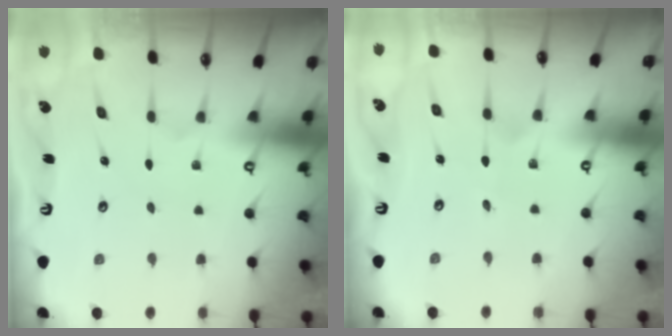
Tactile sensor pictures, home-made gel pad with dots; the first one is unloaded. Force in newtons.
{"total": 2.5, "press": 2.5, "slide": 0.3}